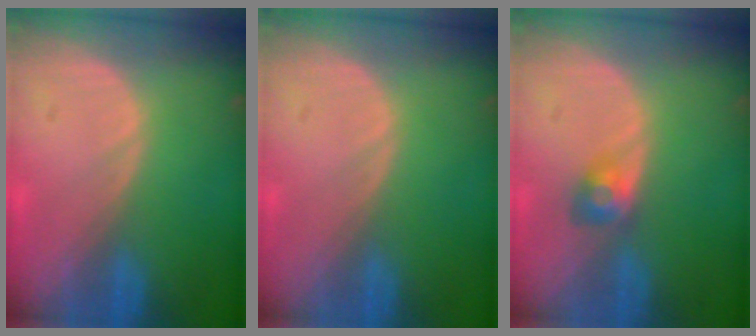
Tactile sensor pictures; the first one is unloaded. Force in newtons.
{"total": 0.0}
{"total": 3.0, "press": 2.6, "slide": 1.4}